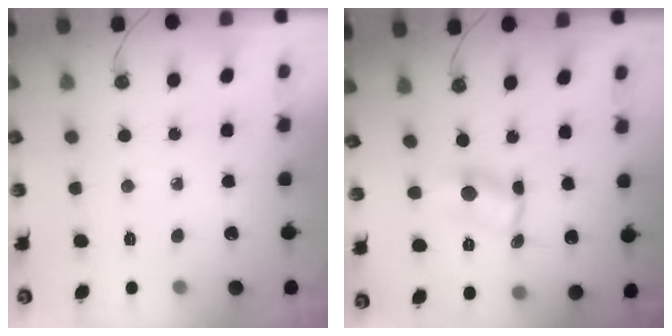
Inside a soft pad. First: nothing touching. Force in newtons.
{"total": 2.2, "press": 2.1, "slide": 0.3}